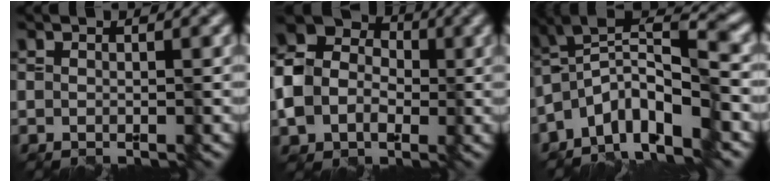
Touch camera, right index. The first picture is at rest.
{"total": 7.6, "force": [-1.2, 6.3, 4.1], "torque": [-0.084, 0.000, -0.024]}
{"total": 7.9, "force": [-4.5, 2.7, 6.0], "torque": [-0.088, 0.011, -0.088]}